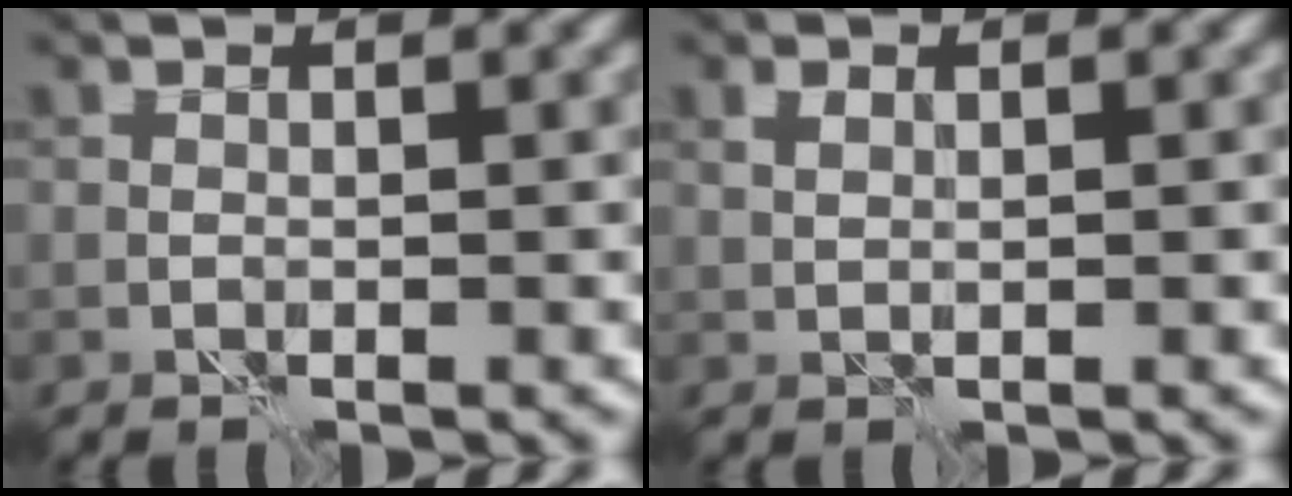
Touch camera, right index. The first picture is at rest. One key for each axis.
{"total": 0.8, "fx": 0.5, "fy": 0.4, "fz": 0.5, "tx": -0.015, "ty": 0.004, "tz": 0.011}